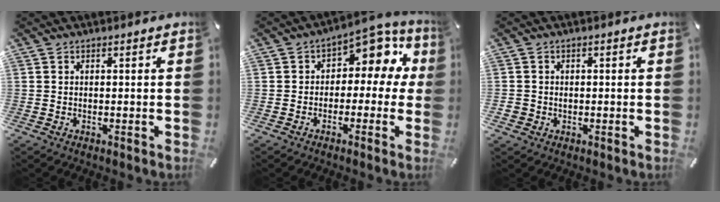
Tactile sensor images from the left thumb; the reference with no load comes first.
{"total": 9.7, "force": [3.0, 6.5, 6.6], "torque": [-0.084, -0.017, 0.050]}
{"total": 2.5, "force": [-0.5, 2.4, 0.4], "torque": [-0.006, 0.004, -0.012]}